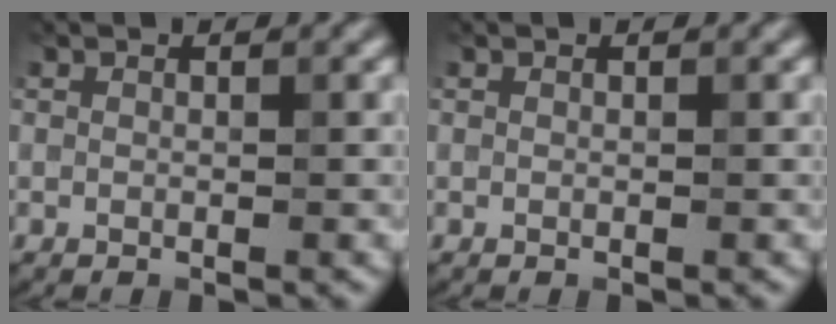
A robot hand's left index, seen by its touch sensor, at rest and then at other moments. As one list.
[{"total": 0.0}]